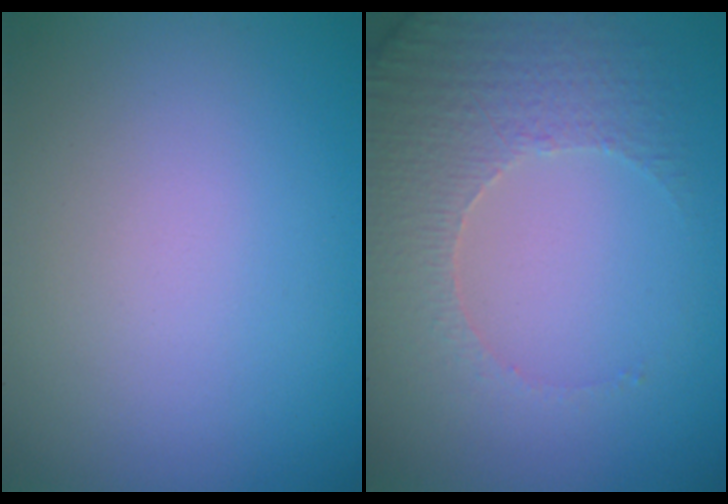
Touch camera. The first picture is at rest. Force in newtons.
{"total": 4.8, "press": 3.5, "slide": 3.4}